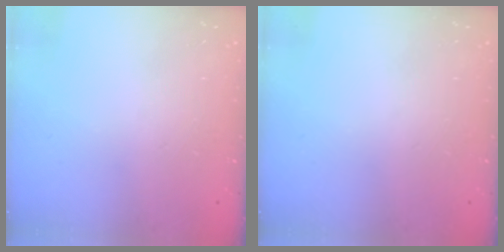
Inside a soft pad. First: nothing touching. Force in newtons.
{"total": 0.0}